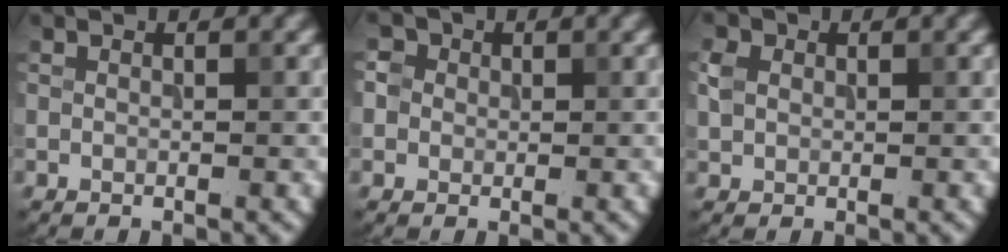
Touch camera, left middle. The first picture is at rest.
{"total": 3.2, "force": [1.2, 2.7, 1.2], "torque": [-0.006, 0.016, 0.001]}
{"total": 1.7, "force": [0.4, 1.5, 0.7], "torque": [-0.014, 0.003, 0.005]}